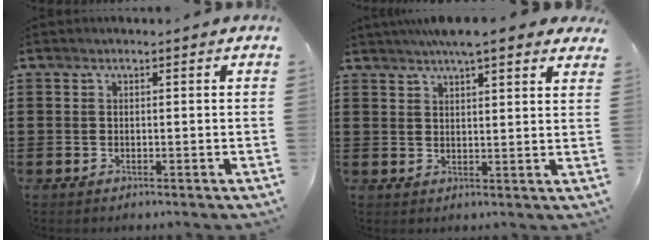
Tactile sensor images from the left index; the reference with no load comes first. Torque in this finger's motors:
{"motor_torque": [1.69, -0.45, 0.73, 0.14]}